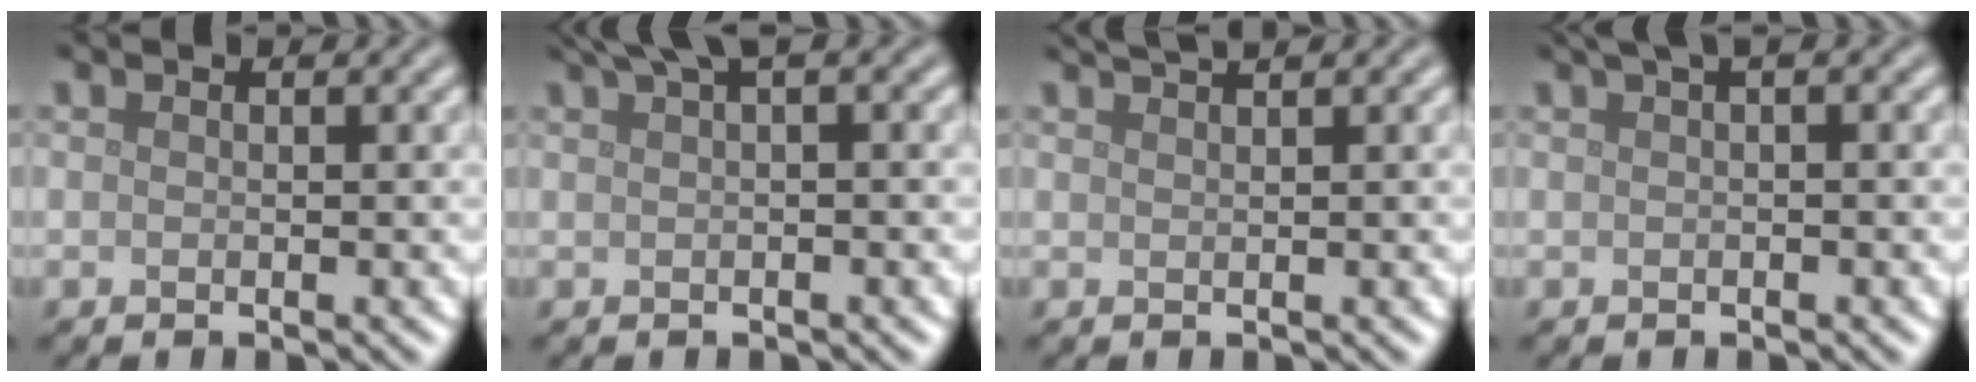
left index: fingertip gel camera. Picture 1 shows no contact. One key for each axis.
{"total": 3.0, "fx": 1.7, "fy": 0.6, "fz": 2.4, "tx": -0.032, "ty": 0.012, "tz": 0.029}
{"total": 2.2, "fx": 1.8, "fy": 0.4, "fz": 1.2, "tx": -0.009, "ty": 0.006, "tz": 0.022}
{"total": 2.3, "fx": 1.1, "fy": 0.6, "fz": 2.0, "tx": -0.029, "ty": 0.005, "tz": 0.014}